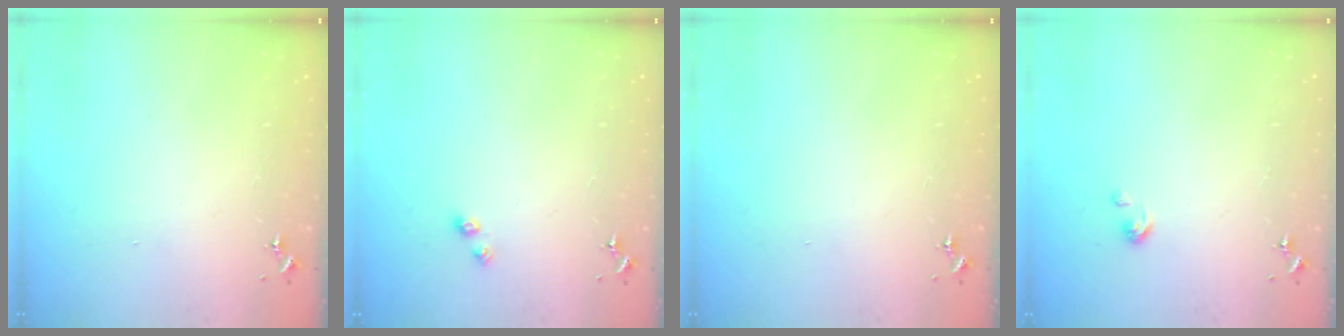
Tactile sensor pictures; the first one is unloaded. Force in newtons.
{"total": 3.4, "press": 3.3, "slide": 0.7}
{"total": 0.0}
{"total": 2.6, "press": 2.6, "slide": 0.4}